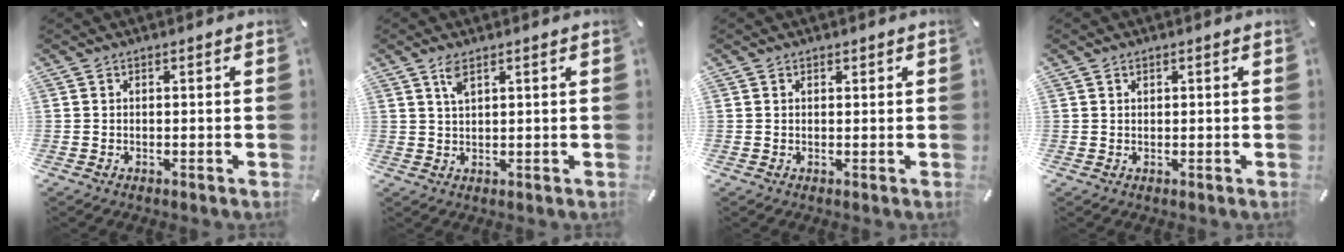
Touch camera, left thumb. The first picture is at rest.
{"total": 3.1, "force": [1.8, 1.0, 2.3], "torque": [-0.051, 0.003, 0.032]}
{"total": 0.9, "force": [0.5, 0.7, 0.2], "torque": [-0.004, 0.001, 0.010]}
{"total": 0.7, "force": [0.4, 0.5, 0.3], "torque": [-0.006, 0.001, 0.007]}